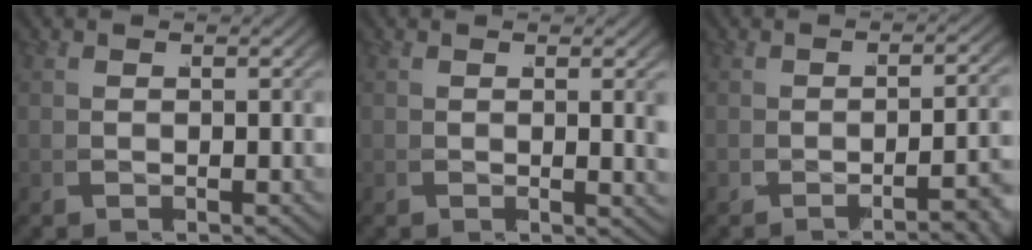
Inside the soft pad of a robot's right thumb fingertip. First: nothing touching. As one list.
[{"total": 1.5, "force": [0.6, 0.1, 1.3], "torque": [-0.011, -0.002, 0.010]}, {"total": 3.7, "force": [-2.5, 0.3, 2.8], "torque": [-0.026, 0.016, -0.044]}]